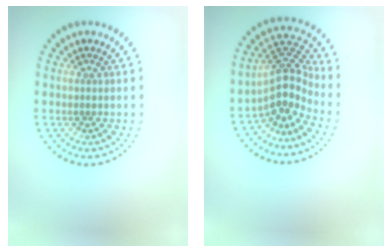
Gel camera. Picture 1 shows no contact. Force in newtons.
{"total": 4.3, "press": 3.1, "slide": 3.0}